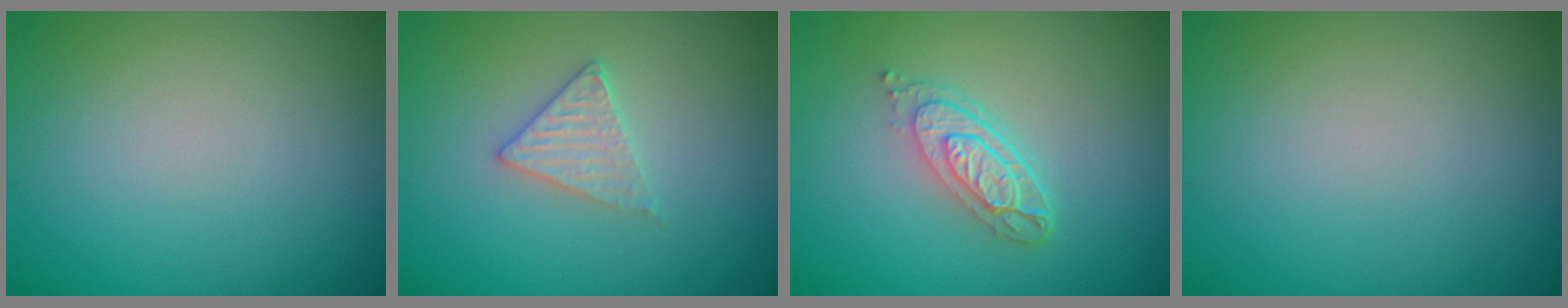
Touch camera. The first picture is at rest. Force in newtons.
{"total": 2.1, "press": 2.1, "slide": 0.3}
{"total": 3.5, "press": 2.6, "slide": 2.4}
{"total": 0.0}